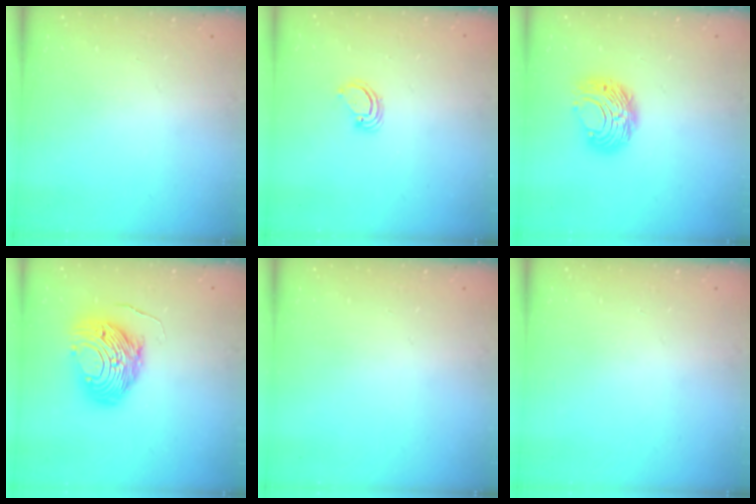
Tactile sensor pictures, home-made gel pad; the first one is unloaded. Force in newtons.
{"total": 3.2, "press": 3.2, "slide": 0.3}
{"total": 8.6, "press": 8.6, "slide": 0.5}
{"total": 13.1, "press": 13.0, "slide": 1.2}
{"total": 0.0}
{"total": 0.0}